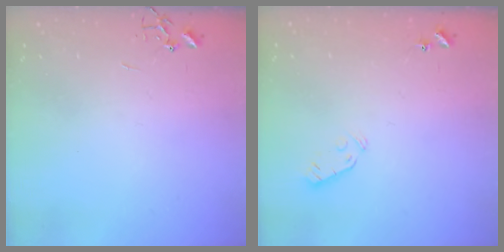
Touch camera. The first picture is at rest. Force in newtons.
{"total": 3.1, "press": 3.0, "slide": 0.9}